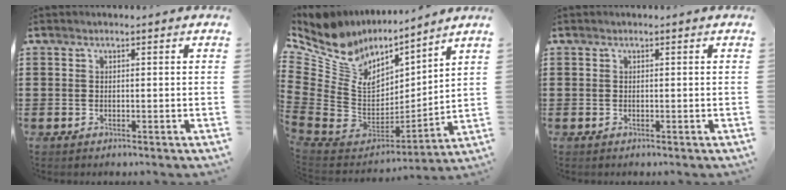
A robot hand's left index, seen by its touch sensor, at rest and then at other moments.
{"total": 8.6, "force": [5.7, 5.9, 2.6], "torque": [-0.113, -0.064, 0.100]}
{"total": 0.0}